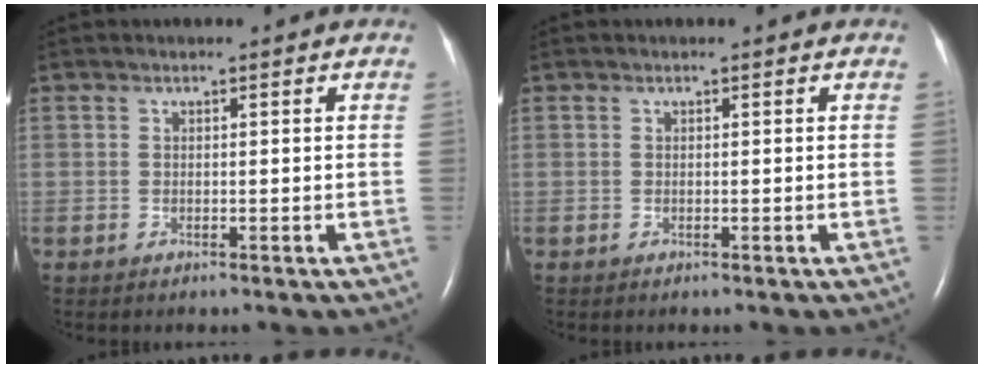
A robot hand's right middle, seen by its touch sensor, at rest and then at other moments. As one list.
[{"total": 0.0}]